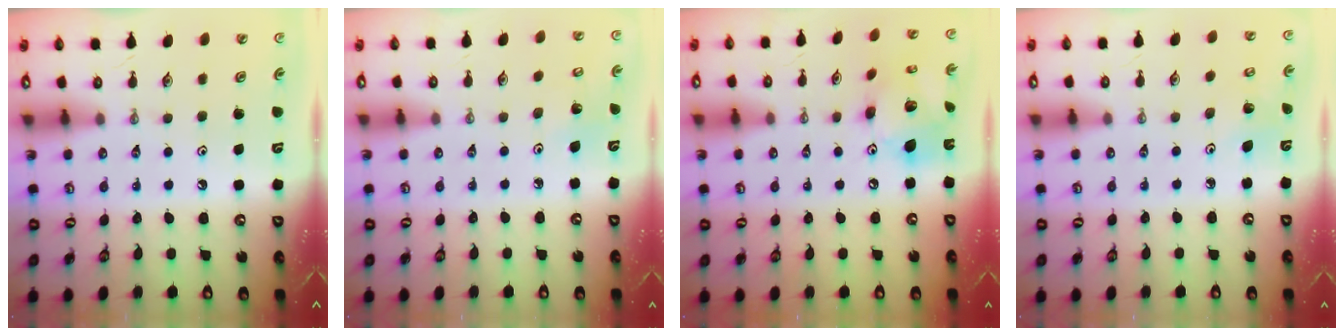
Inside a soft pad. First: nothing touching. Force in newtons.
{"total": 3.4, "press": 3.2, "slide": 1.1}
{"total": 15.8, "press": 15.8, "slide": 1.5}
{"total": 4.0, "press": 4.0, "slide": 0.4}